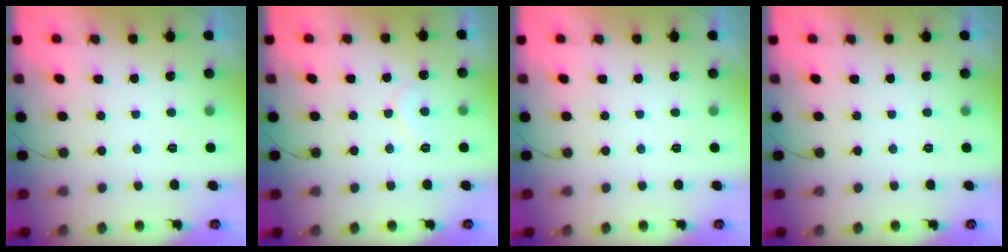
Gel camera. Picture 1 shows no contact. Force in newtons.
{"total": 5.7, "press": 5.7, "slide": 0.5}
{"total": 0.0}
{"total": 0.0}